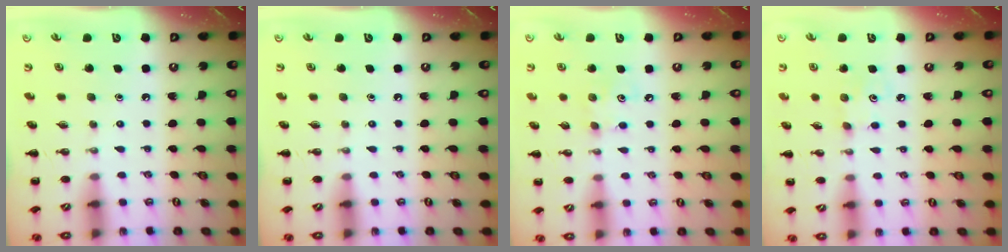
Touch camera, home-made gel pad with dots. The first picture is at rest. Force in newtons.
{"total": 0.0}
{"total": 4.8, "press": 4.7, "slide": 1.0}
{"total": 4.9, "press": 4.7, "slide": 1.2}